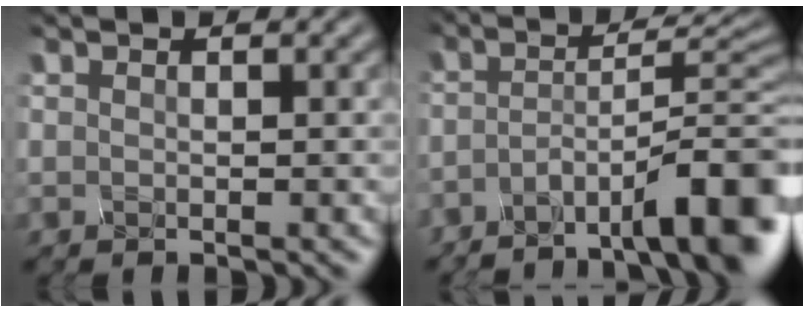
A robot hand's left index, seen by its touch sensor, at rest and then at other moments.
{"total": 8.3, "force": [-5.6, 0.9, 6.0], "torque": [-0.090, 0.017, -0.079]}